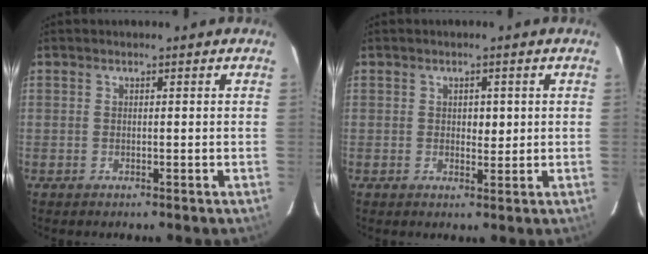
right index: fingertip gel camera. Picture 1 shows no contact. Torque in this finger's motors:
{"motor_torque": [-0.02, 0.04, 0.04, 0.00]}